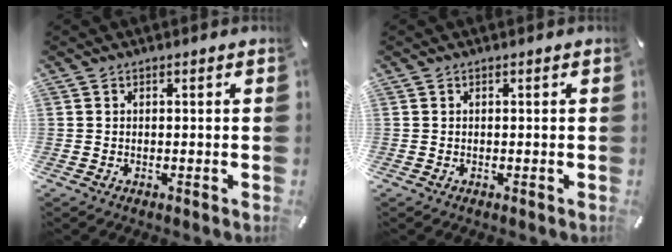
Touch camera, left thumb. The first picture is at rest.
{"total": 0.0}